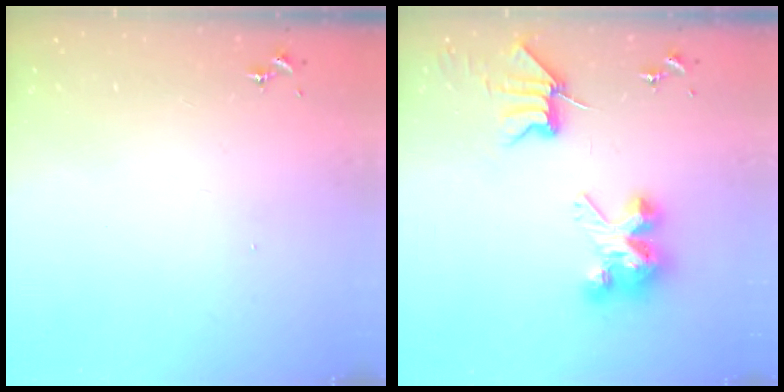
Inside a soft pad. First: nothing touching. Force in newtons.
{"total": 8.6, "press": 8.5, "slide": 0.6}